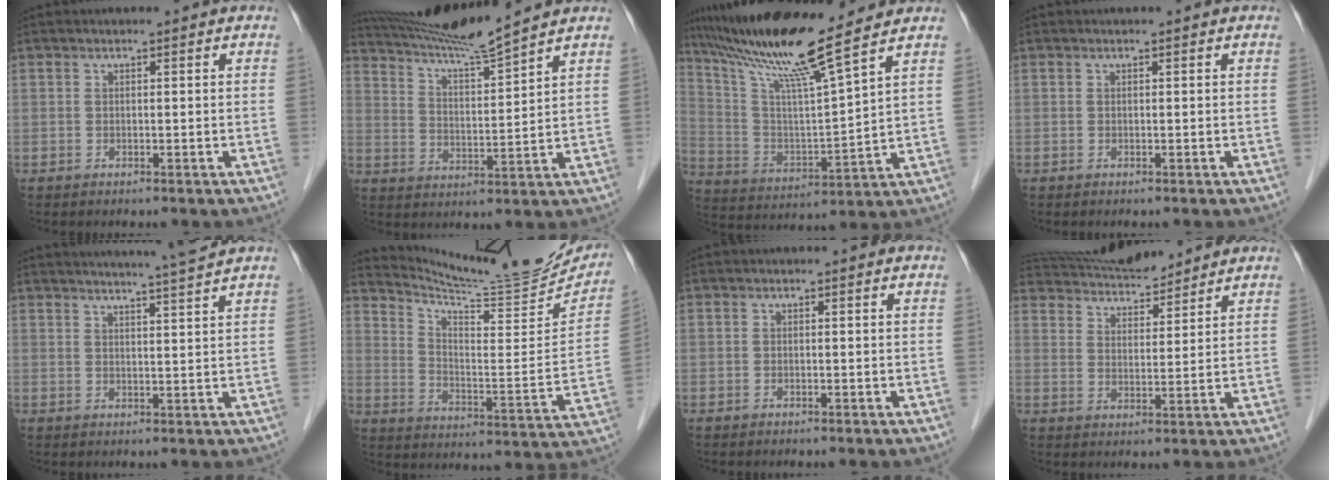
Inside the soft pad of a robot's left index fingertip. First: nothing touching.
{"total": 10.3, "force": [9.5, -2.3, 3.3], "torque": [-0.062, -0.007, 0.176]}
{"total": 15.1, "force": [12.1, -1.7, 8.8], "torque": [-0.162, 0.005, 0.226]}
{"total": 0.0}
{"total": 7.1, "force": [6.4, -1.8, 2.4], "torque": [-0.036, -0.004, 0.089]}
{"total": 19.3, "force": [18.3, 0.6, 6.1], "torque": [-0.103, -0.067, 0.263]}
{"total": 0.0}
{"total": 11.6, "force": [11.1, 1.8, 2.7], "torque": [-0.043, 0.019, 0.186]}